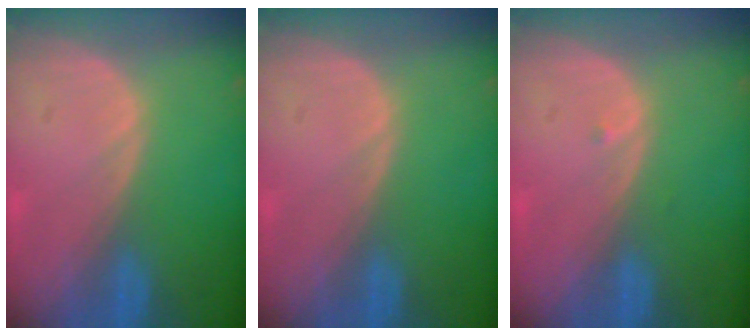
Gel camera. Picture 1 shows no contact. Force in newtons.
{"total": 0.0}
{"total": 0.5, "press": 0.4, "slide": 0.3}